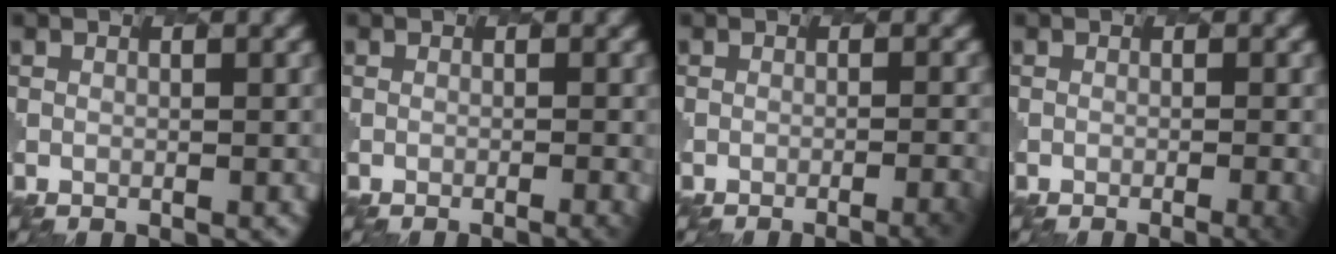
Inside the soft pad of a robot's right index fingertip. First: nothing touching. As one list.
[{"total": 1.9, "force": [-0.9, 0.5, 1.6], "torque": [-0.012, 0.005, -0.016]}, {"total": 4.0, "force": [-2.3, 1.2, 3.0], "torque": [-0.021, 0.010, -0.022]}, {"total": 3.3, "force": [-1.2, 1.1, 2.9], "torque": [-0.027, 0.005, -0.011]}]